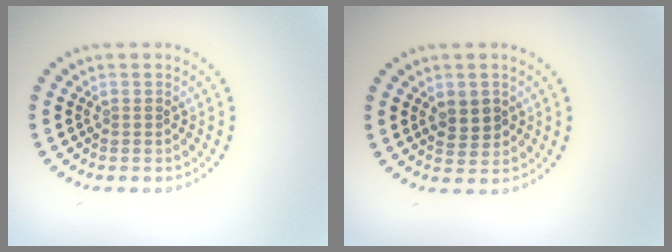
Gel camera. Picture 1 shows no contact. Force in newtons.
{"total": 2.3, "press": 2.3, "slide": 0.4}